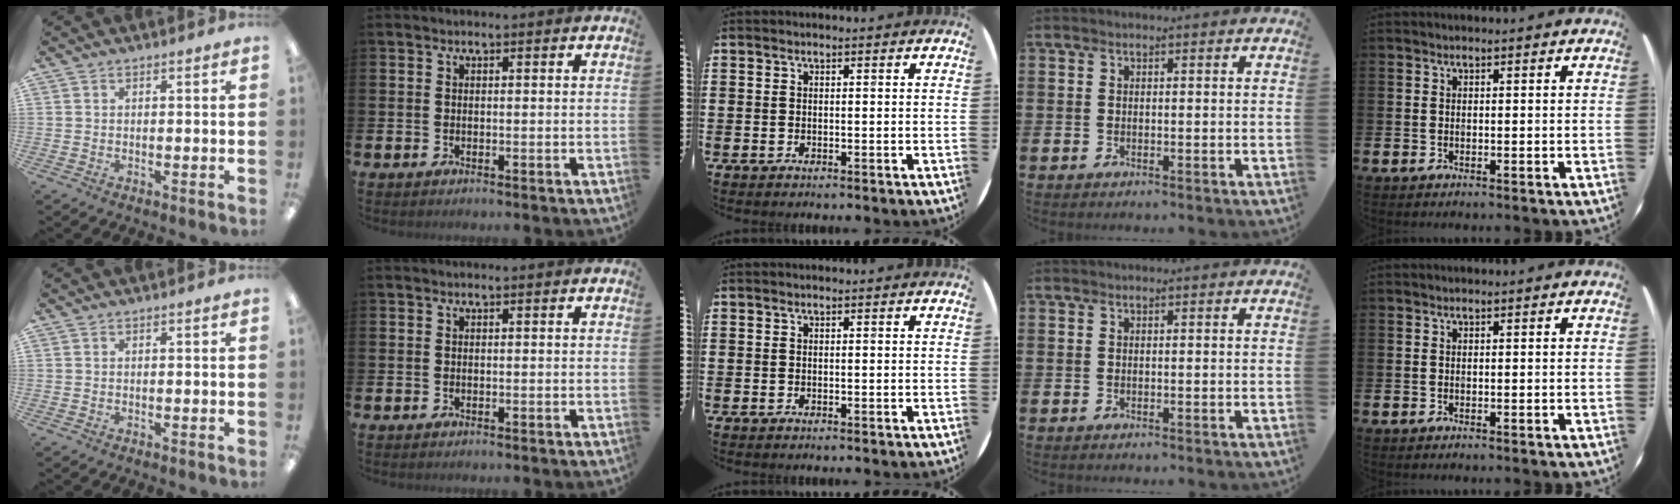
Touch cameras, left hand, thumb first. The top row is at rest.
{}